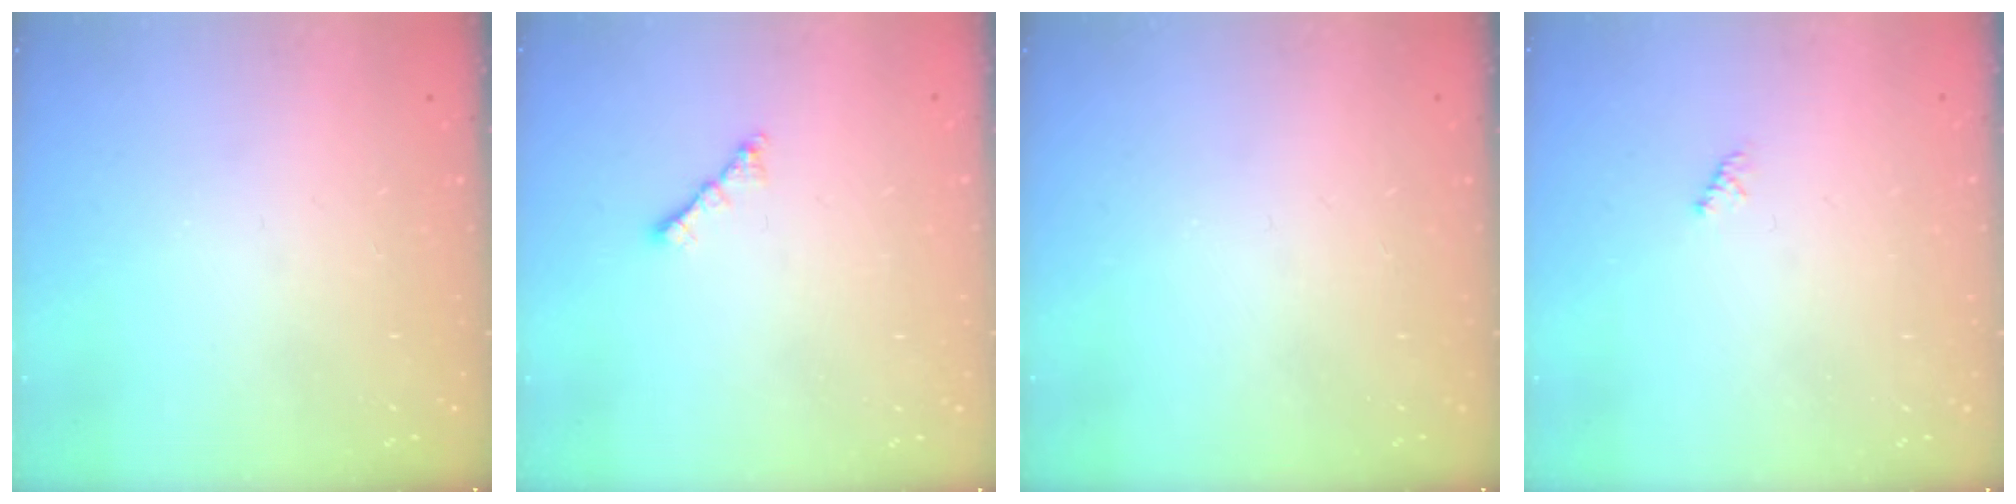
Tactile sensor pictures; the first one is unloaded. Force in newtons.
{"total": 1.8, "press": 1.8, "slide": 0.5}
{"total": 0.0}
{"total": 1.5, "press": 1.4, "slide": 0.4}